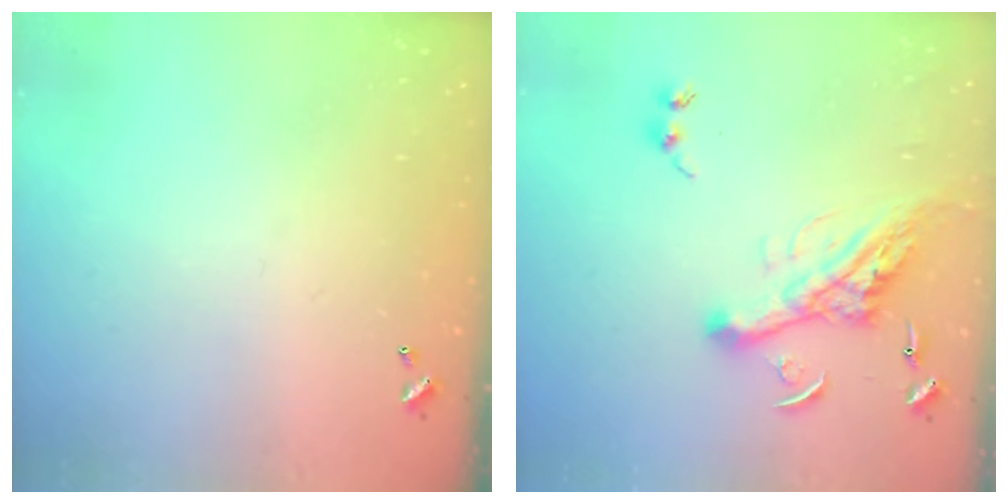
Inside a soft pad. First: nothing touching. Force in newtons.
{"total": 11.8, "press": 11.6, "slide": 1.9}